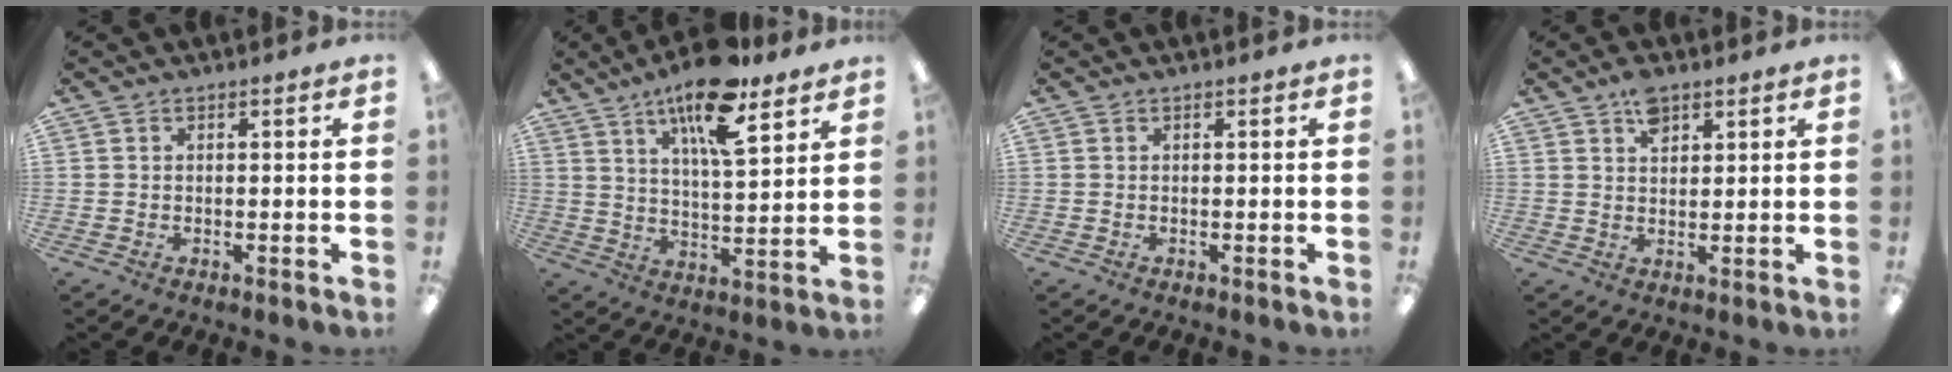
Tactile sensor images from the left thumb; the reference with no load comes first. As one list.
[{"total": 15.3, "force": [10.2, 4.8, 10.3], "torque": [-0.166, -0.051, 0.168]}, {"total": 0.0}, {"total": 4.7, "force": [2.9, 2.6, 2.6], "torque": [-0.034, -0.007, 0.050]}]